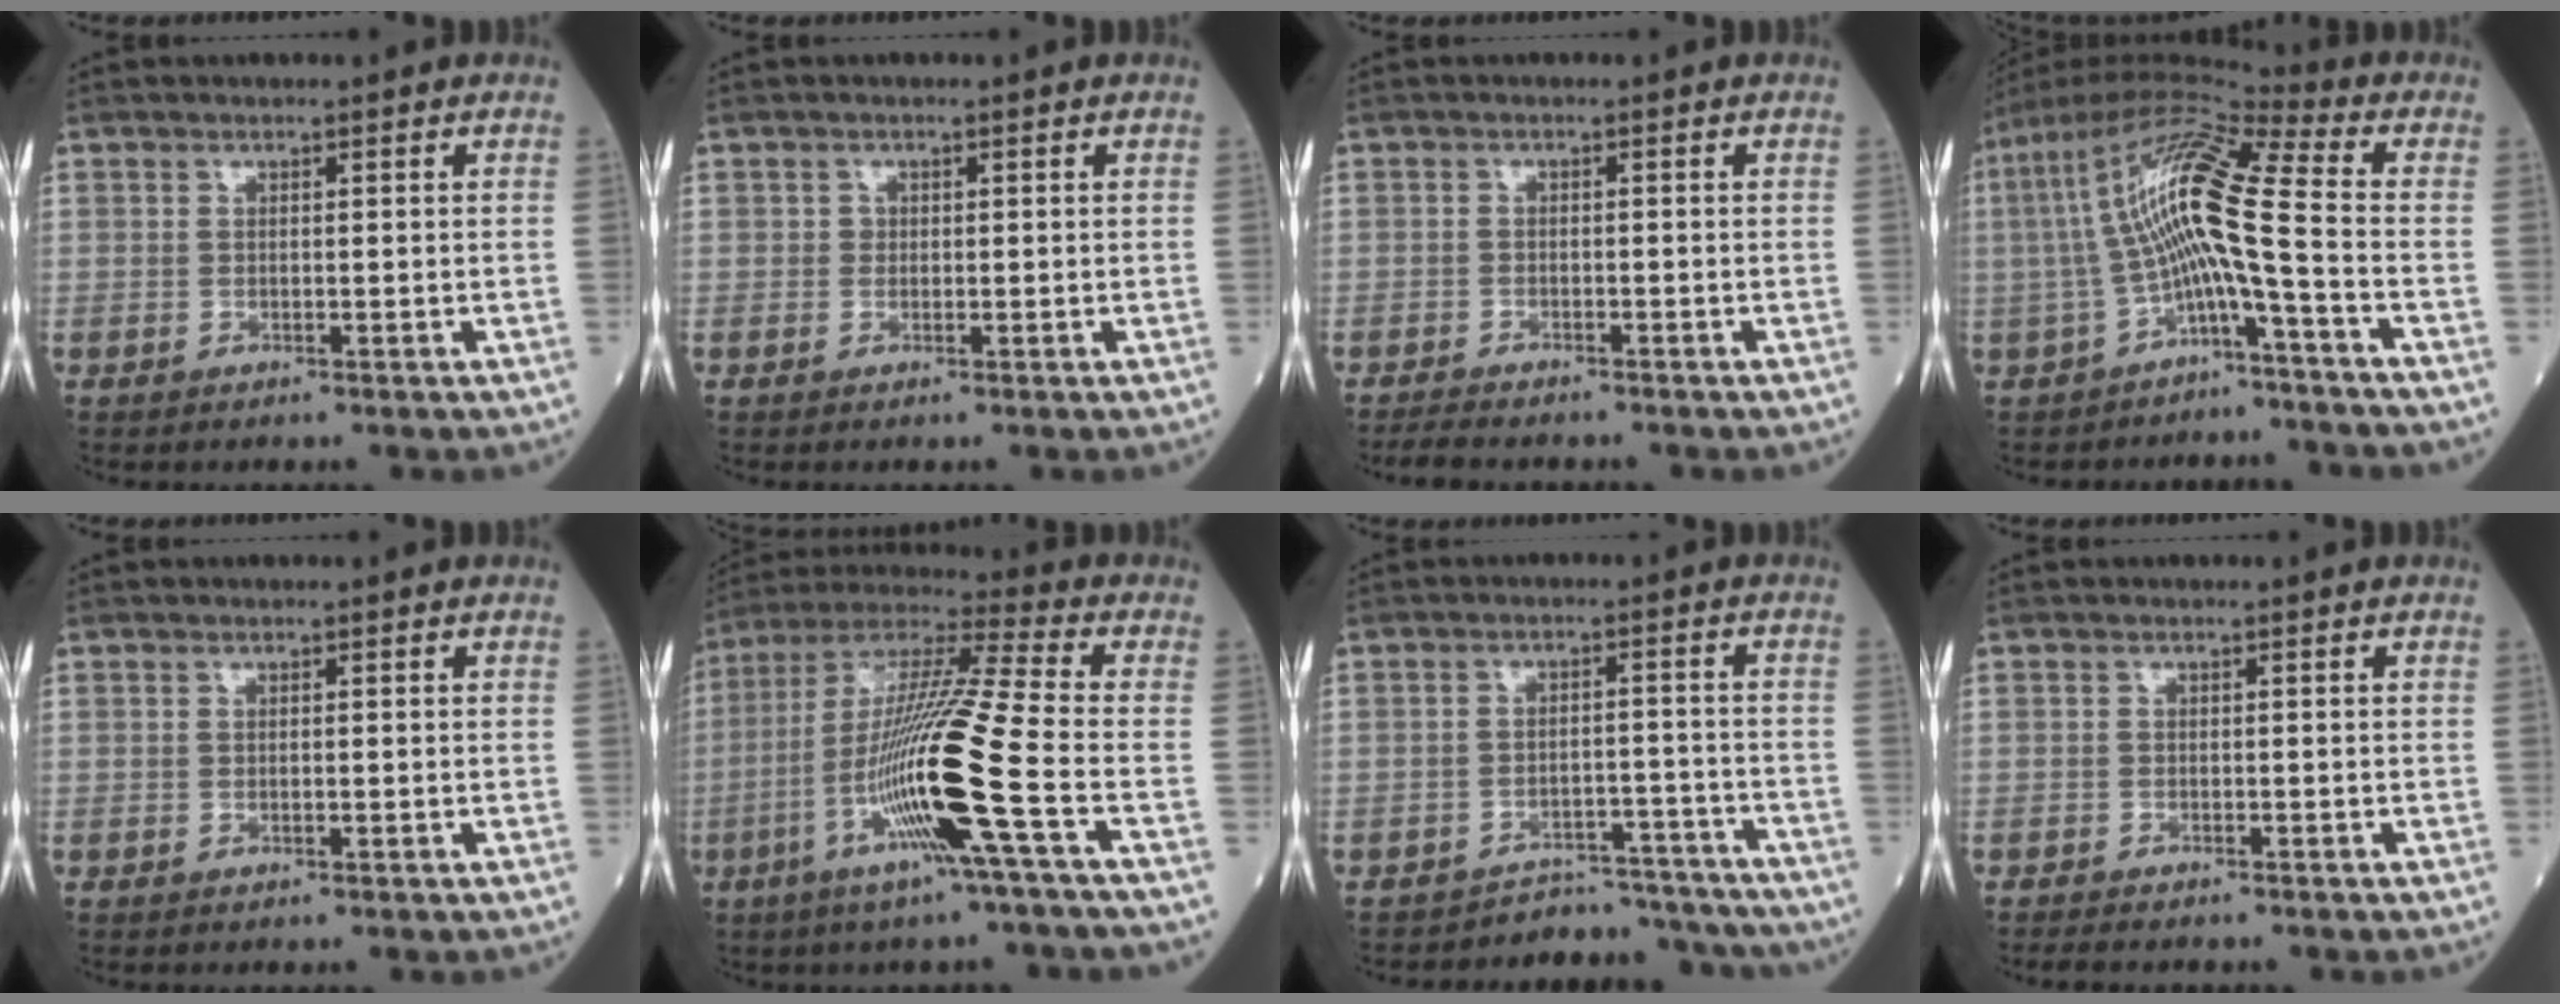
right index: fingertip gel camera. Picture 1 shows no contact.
{"total": 0.7, "force": [0.0, 0.7, 0.2], "torque": [0.001, 0.002, 0.000]}
{"total": 4.0, "force": [-3.6, 0.7, 1.5], "torque": [-0.027, -0.010, -0.058]}
{"total": 13.0, "force": [-1.9, 0.4, 12.8], "torque": [-0.254, 0.039, -0.044]}
{"total": 0.0}
{"total": 17.7, "force": [-5.8, -1.6, 16.7], "torque": [-0.334, -0.018, -0.120]}
{"total": 9.5, "force": [-9.0, 2.9, -1.0], "torque": [0.035, 0.042, -0.114]}
{"total": 2.8, "force": [-2.4, 0.6, 1.1], "torque": [-0.021, -0.006, -0.035]}